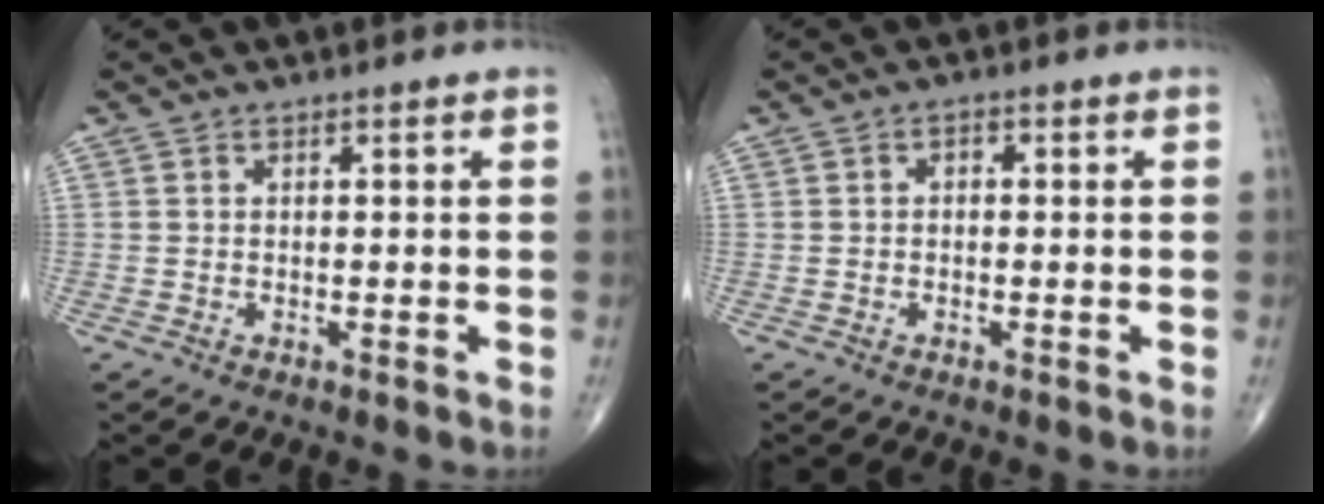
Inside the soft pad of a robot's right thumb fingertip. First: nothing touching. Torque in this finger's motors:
{"motor_torque": [-0.53, -0.12, 0.03, 0.03, -0.02]}